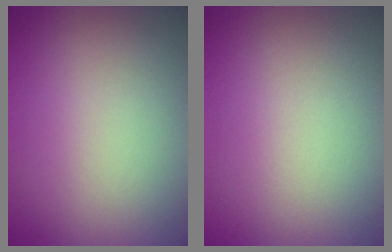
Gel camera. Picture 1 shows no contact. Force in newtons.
{"total": 0.0}